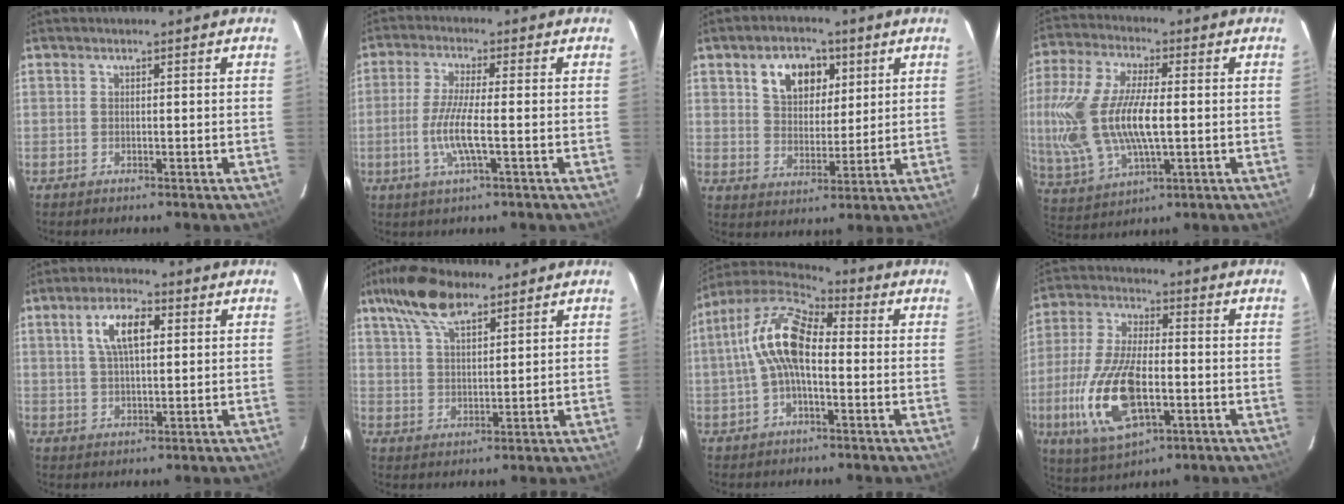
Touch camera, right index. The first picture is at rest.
{"total": 7.4, "force": [-1.8, 0.5, 7.2], "torque": [-0.150, -0.007, -0.037]}
{"total": 9.6, "force": [4.4, 6.4, 5.7], "torque": [-0.102, 0.021, 0.078]}
{"total": 21.5, "force": [-0.1, 10.1, 18.9], "torque": [-0.414, 0.000, 0.007]}
{"total": 7.4, "force": [2.4, 3.0, 6.4], "torque": [-0.118, 0.014, 0.044]}
{"total": 10.3, "force": [6.9, 4.0, 6.6], "torque": [-0.131, 0.027, 0.128]}
{"total": 12.6, "force": [0.2, 6.5, 10.8], "torque": [-0.212, 0.028, -0.006]}
{"total": 17.1, "force": [-4.6, 7.4, 14.7], "torque": [-0.319, -0.014, -0.080]}